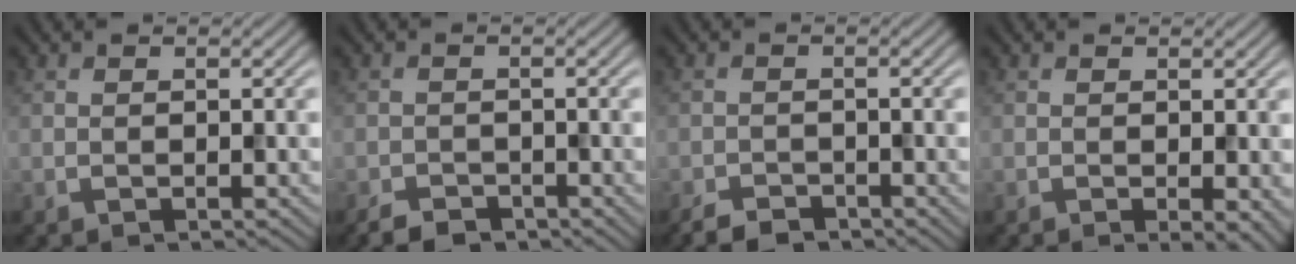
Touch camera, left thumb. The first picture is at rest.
{"total": 2.7, "force": [-2.3, 1.2, 0.9], "torque": [-0.018, -0.005, -0.045]}
{"total": 2.9, "force": [-2.5, 1.0, 1.0], "torque": [-0.018, -0.005, -0.050]}
{"total": 2.4, "force": [-0.4, 0.6, 2.3], "torque": [-0.034, -0.007, -0.005]}